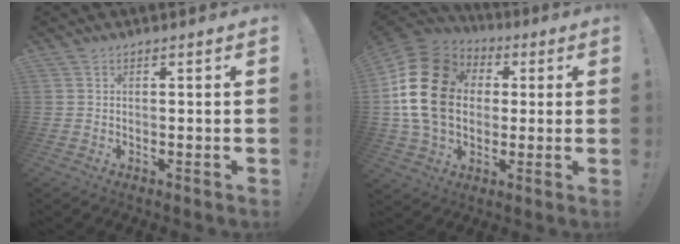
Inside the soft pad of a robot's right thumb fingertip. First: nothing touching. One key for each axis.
{"total": 22.8, "fx": 2.4, "fy": 17.1, "fz": 14.9, "tx": -0.263, "ty": 0.006, "tz": 0.054}